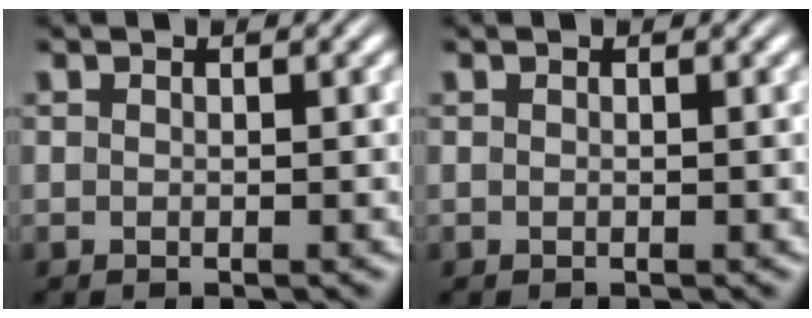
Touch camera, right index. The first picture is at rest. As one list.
[{"total": 0.0}]